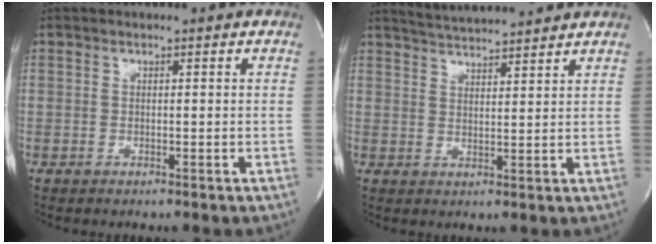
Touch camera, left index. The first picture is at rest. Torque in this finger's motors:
{"motor_torque": [0.06, 0.02, 0.12, 0.07]}